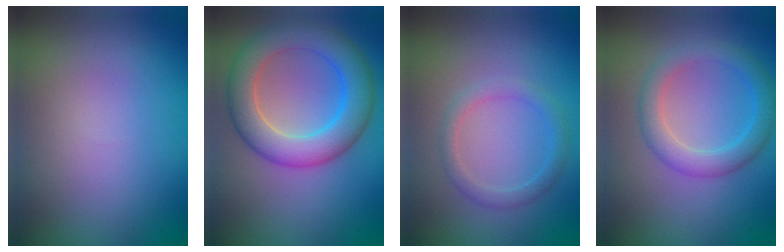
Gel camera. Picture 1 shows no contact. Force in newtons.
{"total": 5.7, "press": 5.7, "slide": 0.5}
{"total": 1.9, "press": 1.9, "slide": 0.1}
{"total": 3.5, "press": 3.5, "slide": 0.2}